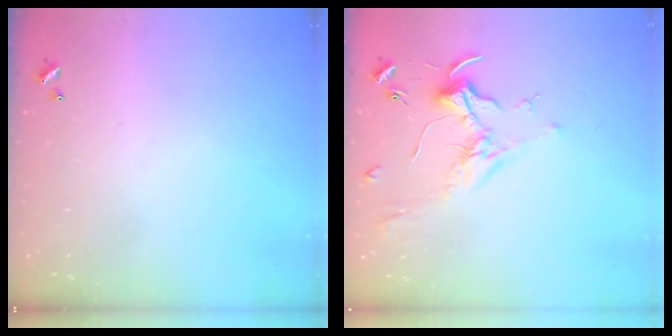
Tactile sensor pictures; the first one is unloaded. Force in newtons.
{"total": 1.7, "press": 1.5, "slide": 0.8}